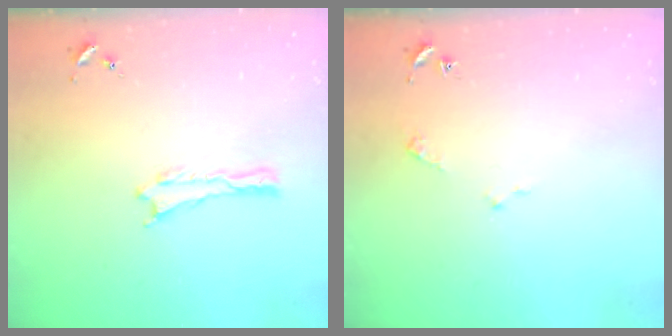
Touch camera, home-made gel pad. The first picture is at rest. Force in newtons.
{"total": 1.6, "press": 1.6, "slide": 0.2}